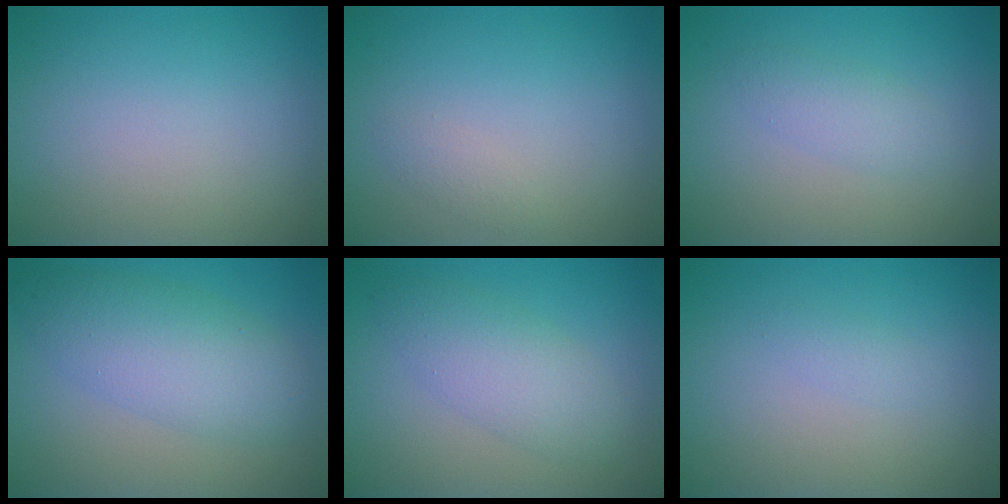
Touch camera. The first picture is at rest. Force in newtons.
{"total": 0.9, "press": 0.9, "slide": 0.1}
{"total": 1.9, "press": 1.9, "slide": 0.1}
{"total": 5.6, "press": 5.6, "slide": 0.2}
{"total": 3.8, "press": 3.8, "slide": 0.1}
{"total": 0.9, "press": 0.9, "slide": 0.0}